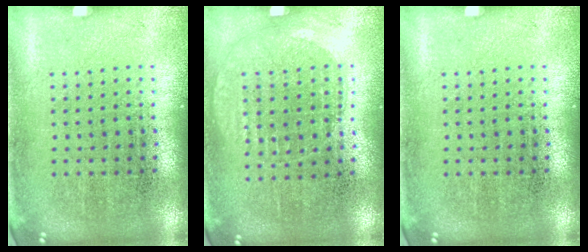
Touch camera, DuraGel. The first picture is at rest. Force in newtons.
{"total": 1.0, "press": 0.9, "slide": 0.4}
{"total": 0.0}